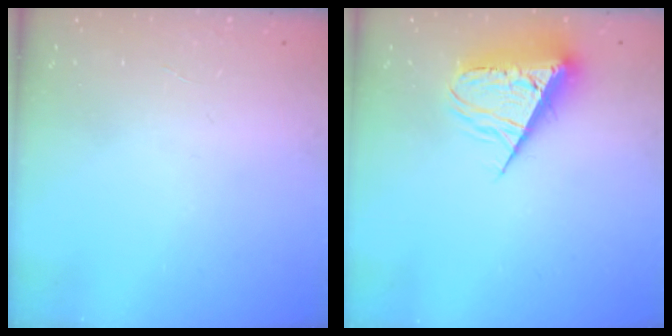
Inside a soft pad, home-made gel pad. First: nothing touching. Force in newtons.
{"total": 10.2, "press": 10.2, "slide": 0.6}